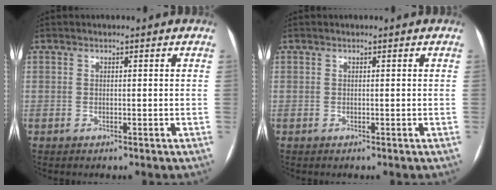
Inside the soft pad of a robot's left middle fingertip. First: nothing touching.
{"total": 0.0}